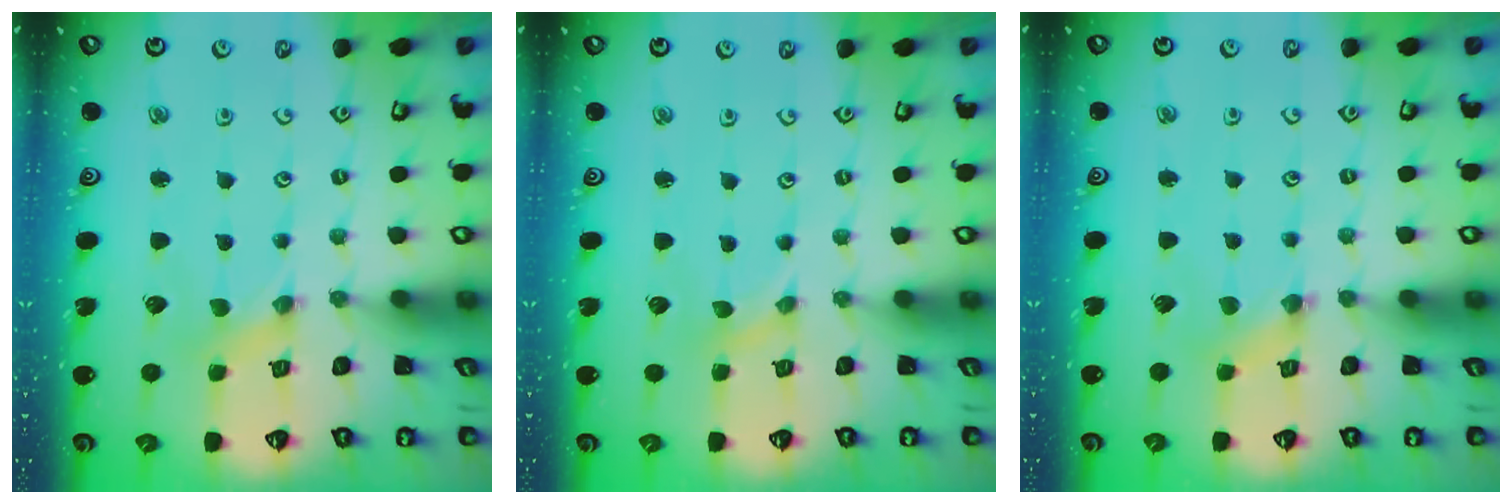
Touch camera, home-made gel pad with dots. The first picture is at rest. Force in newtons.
{"total": 0.0}
{"total": 1.5, "press": 1.4, "slide": 0.3}